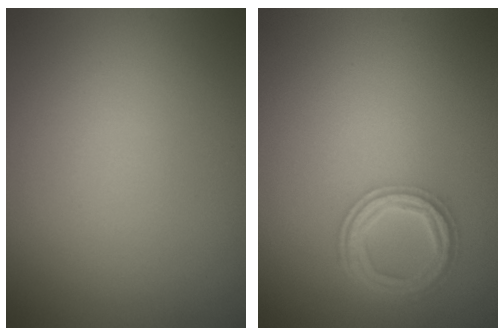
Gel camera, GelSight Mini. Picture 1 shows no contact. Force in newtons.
{"total": 3.9, "press": 3.1, "slide": 2.4}